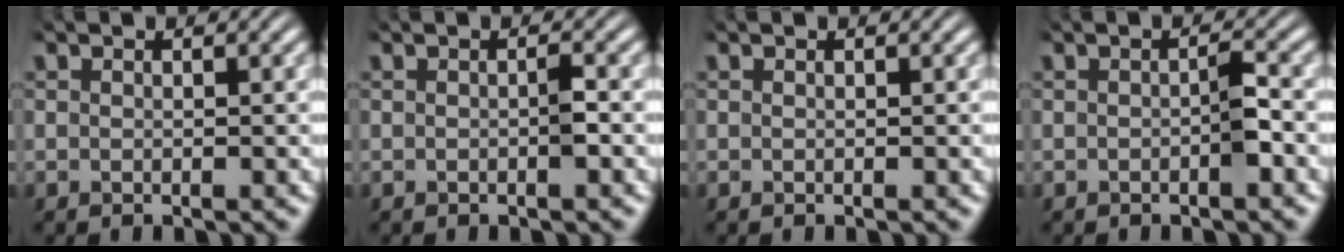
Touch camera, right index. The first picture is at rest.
{"total": 0.7, "force": [-0.1, 0.1, 0.7], "torque": [-0.004, 0.004, -0.004]}
{"total": 0.0}
{"total": 1.2, "force": [-0.3, 0.1, 1.2], "torque": [-0.008, 0.005, -0.007]}